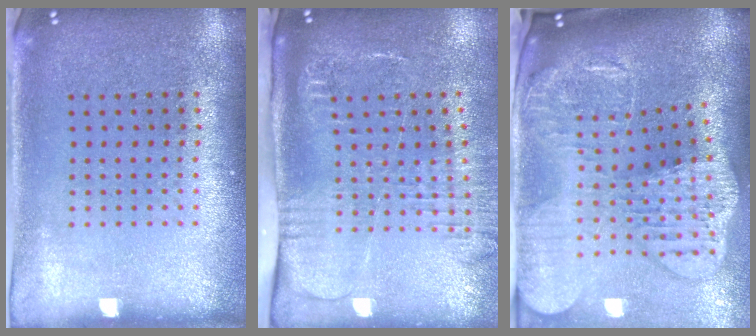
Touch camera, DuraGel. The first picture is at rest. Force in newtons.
{"total": 2.7, "press": 2.1, "slide": 1.7}
{"total": 4.3, "press": 3.3, "slide": 2.8}